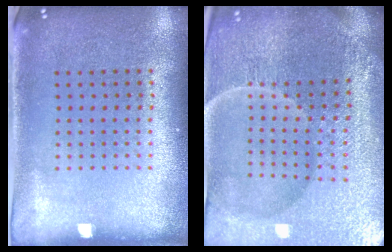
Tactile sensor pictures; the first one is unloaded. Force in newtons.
{"total": 6.2, "press": 5.6, "slide": 2.6}